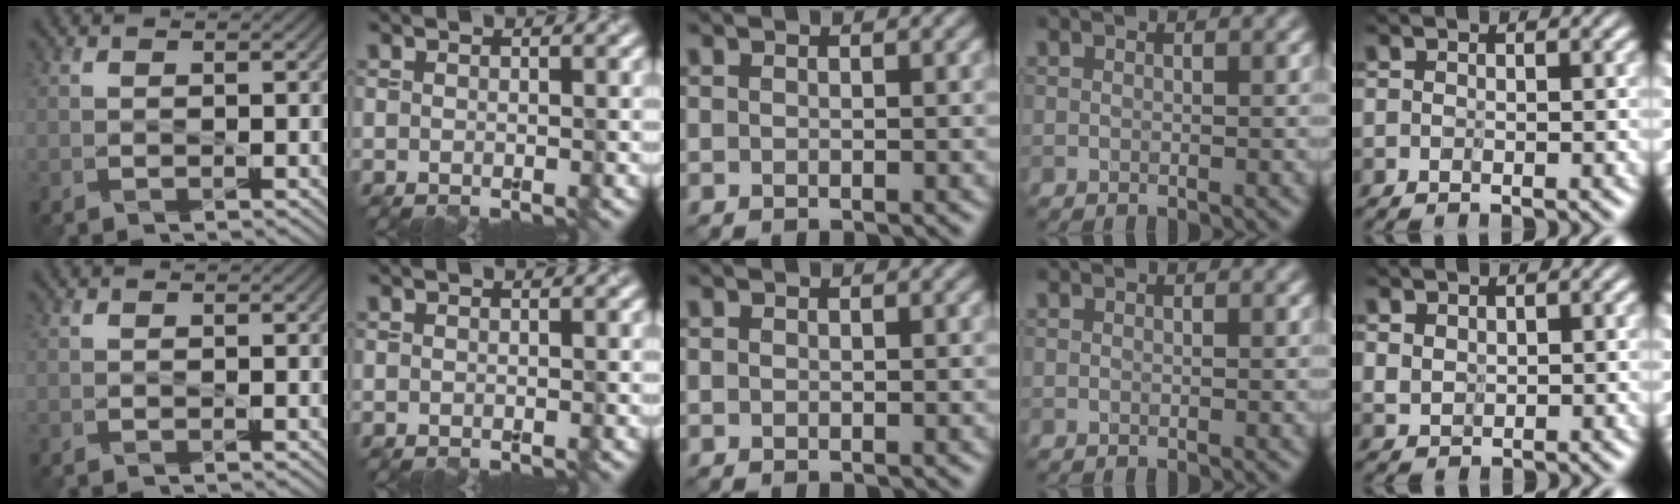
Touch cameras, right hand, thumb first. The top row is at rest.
{"little": {"total": 1.3, "force": [1.0, 0.6, 0.5], "torque": [-0.036, 0.001, 0.022]}}